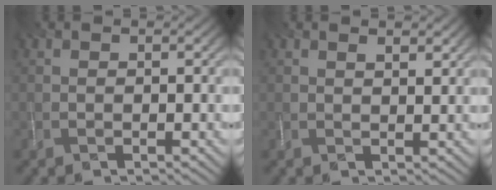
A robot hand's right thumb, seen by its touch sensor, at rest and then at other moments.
{"total": 1.7, "force": [1.1, 0.6, 1.1], "torque": [-0.021, -0.003, 0.024]}